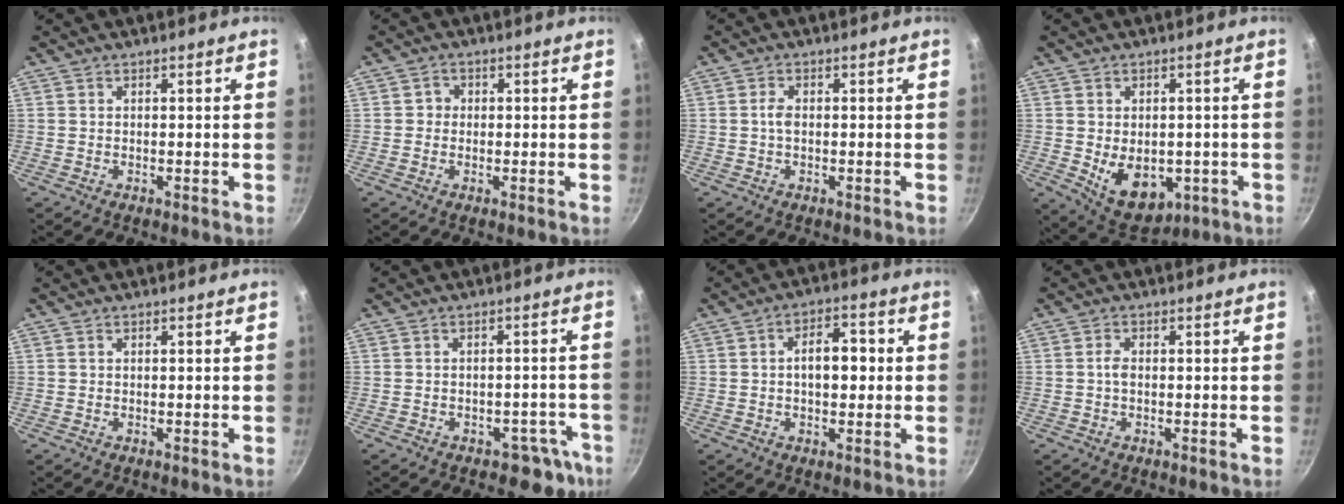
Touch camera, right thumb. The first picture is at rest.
{"total": 1.9, "force": [-0.1, 1.8, 0.7], "torque": [0.003, 0.006, -0.006]}
{"total": 1.8, "force": [-0.1, 1.1, 1.5], "torque": [-0.028, 0.001, -0.005]}
{"total": 11.1, "force": [-2.6, 7.4, 7.8], "torque": [-0.098, -0.005, -0.019]}
{"total": 0.0}
{"total": 5.5, "force": [-3.8, 3.4, 2.1], "torque": [-0.006, 0.038, -0.046]}
{"total": 7.4, "force": [0.4, 4.2, 6.0], "torque": [-0.075, 0.016, 0.000]}
{"total": 1.5, "force": [-0.2, 0.9, 1.2], "torque": [-0.020, 0.003, -0.005]}